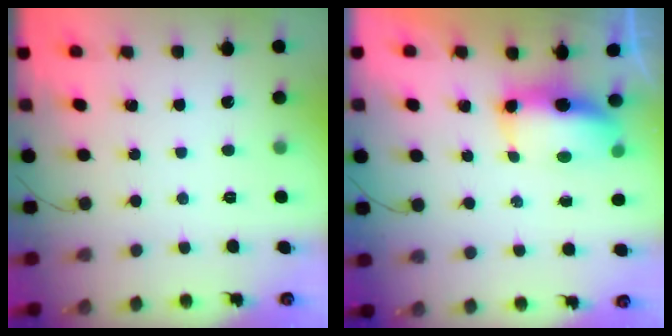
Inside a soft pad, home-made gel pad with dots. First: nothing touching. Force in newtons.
{"total": 9.7, "press": 8.5, "slide": 4.6}